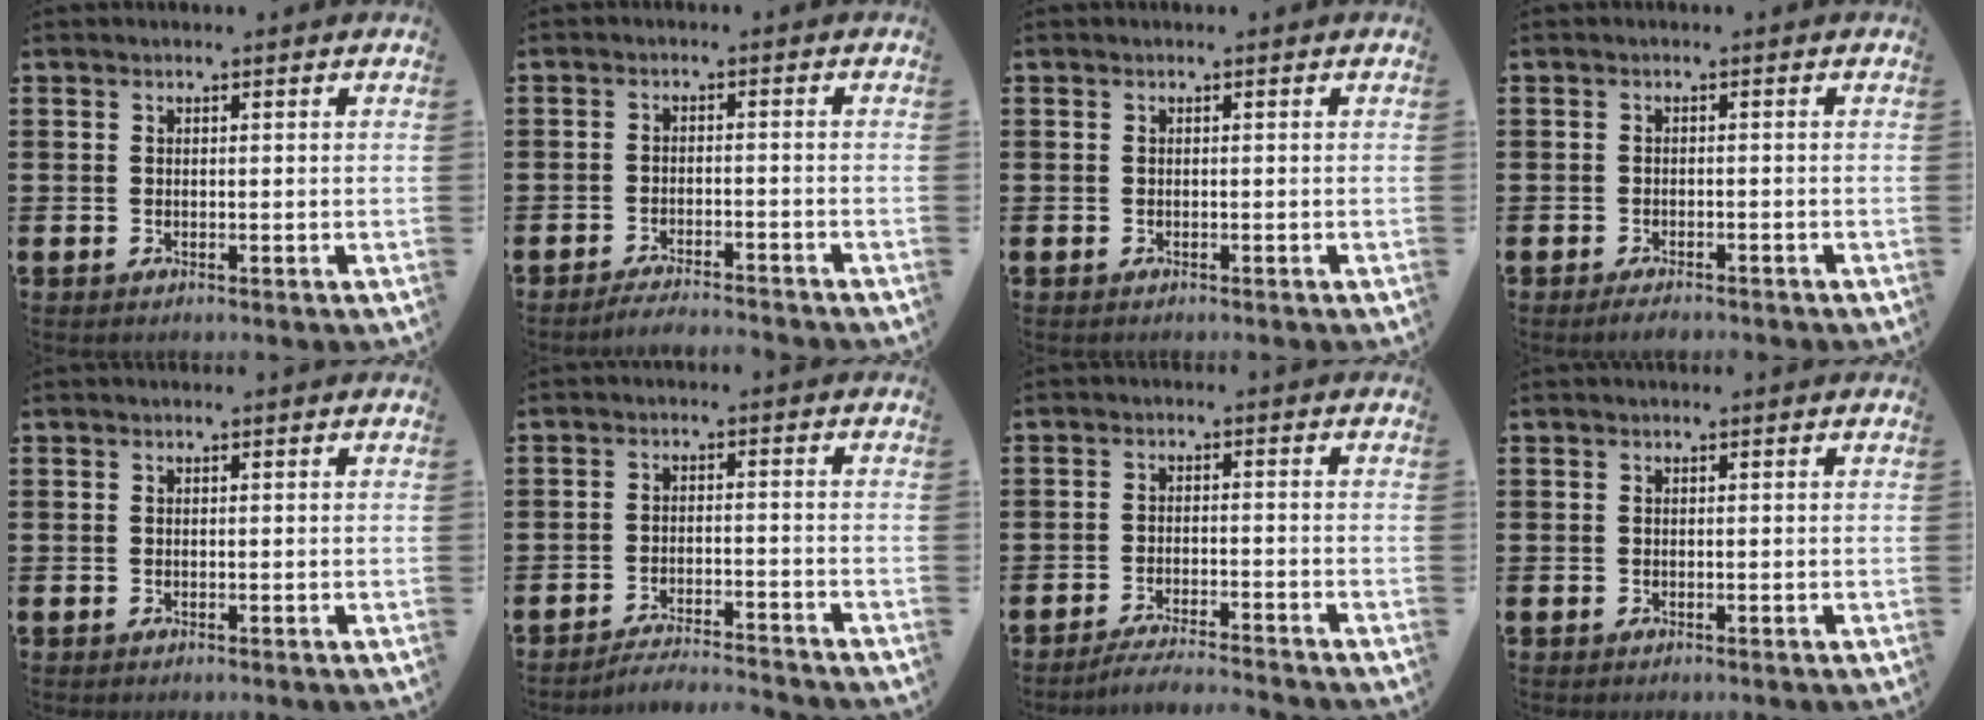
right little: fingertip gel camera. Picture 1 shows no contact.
{"total": 2.3, "force": [-2.3, -0.1, 0.4], "torque": [-0.008, 0.005, -0.046]}
{"total": 0.0}
{"total": 1.4, "force": [-1.2, 0.2, 0.6], "torque": [-0.014, 0.000, -0.024]}
{"total": 0.0}
{"total": 3.0, "force": [-3.0, -0.2, 0.3], "torque": [-0.007, 0.003, -0.063]}
{"total": 2.8, "force": [-2.7, -0.3, 0.9], "torque": [-0.014, 0.002, -0.053]}
{"total": 0.0}